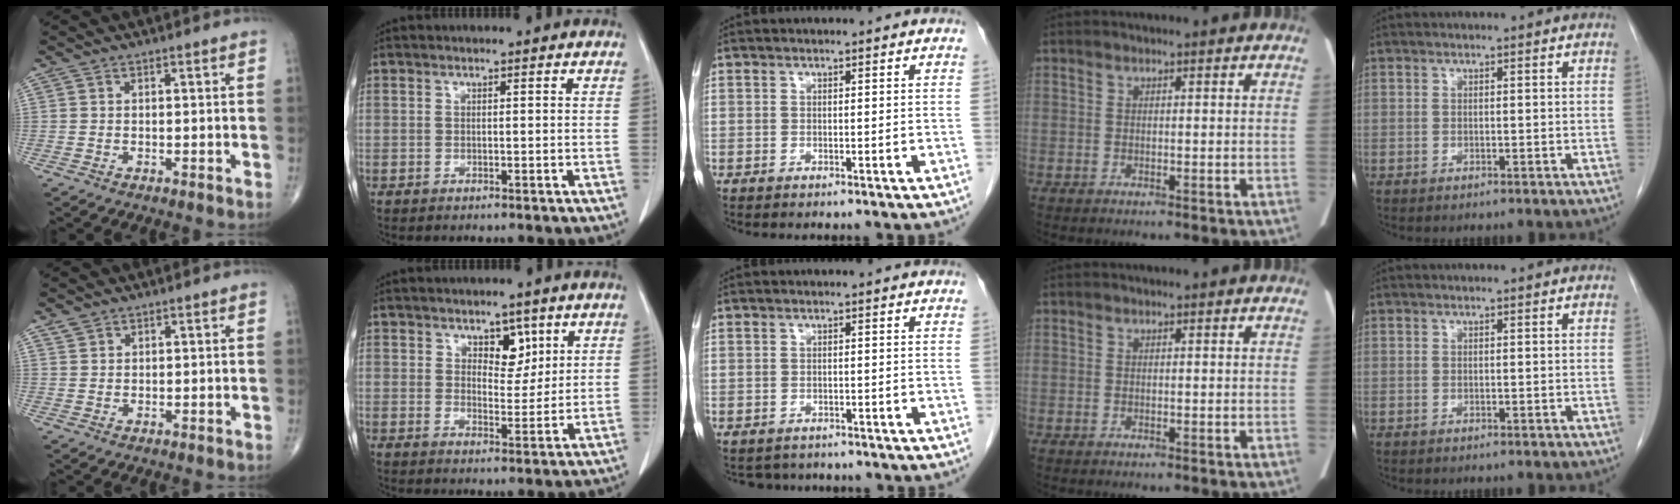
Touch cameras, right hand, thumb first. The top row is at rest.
{"thumb": {"total": 1.6, "force": [1.2, 1.0, 0.4], "torque": [0.000, 0.000, 0.022]}, "index": {"total": 4.5, "force": [2.5, 2.6, 2.7], "torque": [-0.030, -0.002, 0.041]}, "middle": {"total": 3.3, "force": [-2.8, 1.7, 0.2], "torque": [-0.006, 0.003, -0.037]}}